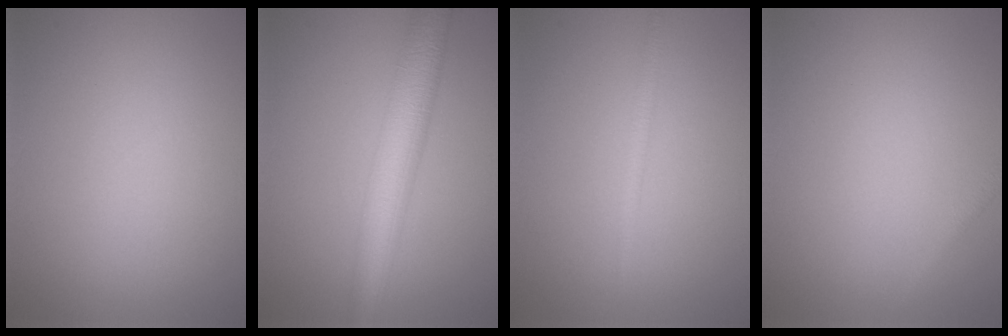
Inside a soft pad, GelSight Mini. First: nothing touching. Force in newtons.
{"total": 6.3, "press": 6.3, "slide": 0.1}
{"total": 1.2, "press": 1.2, "slide": 0.1}
{"total": 1.0, "press": 1.0, "slide": 0.0}